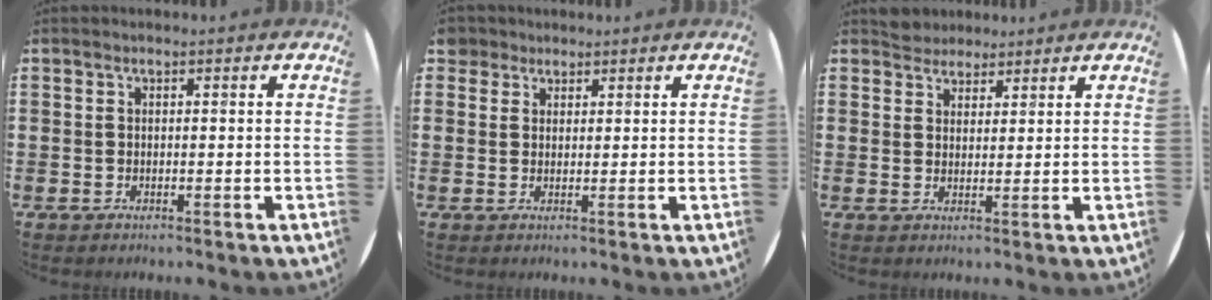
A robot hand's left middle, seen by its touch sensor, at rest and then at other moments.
{"total": 2.3, "force": [1.8, 1.3, 0.1], "torque": [0.001, 0.002, 0.035]}
{"total": 3.1, "force": [3.0, 1.0, -0.3], "torque": [-0.003, -0.001, 0.059]}